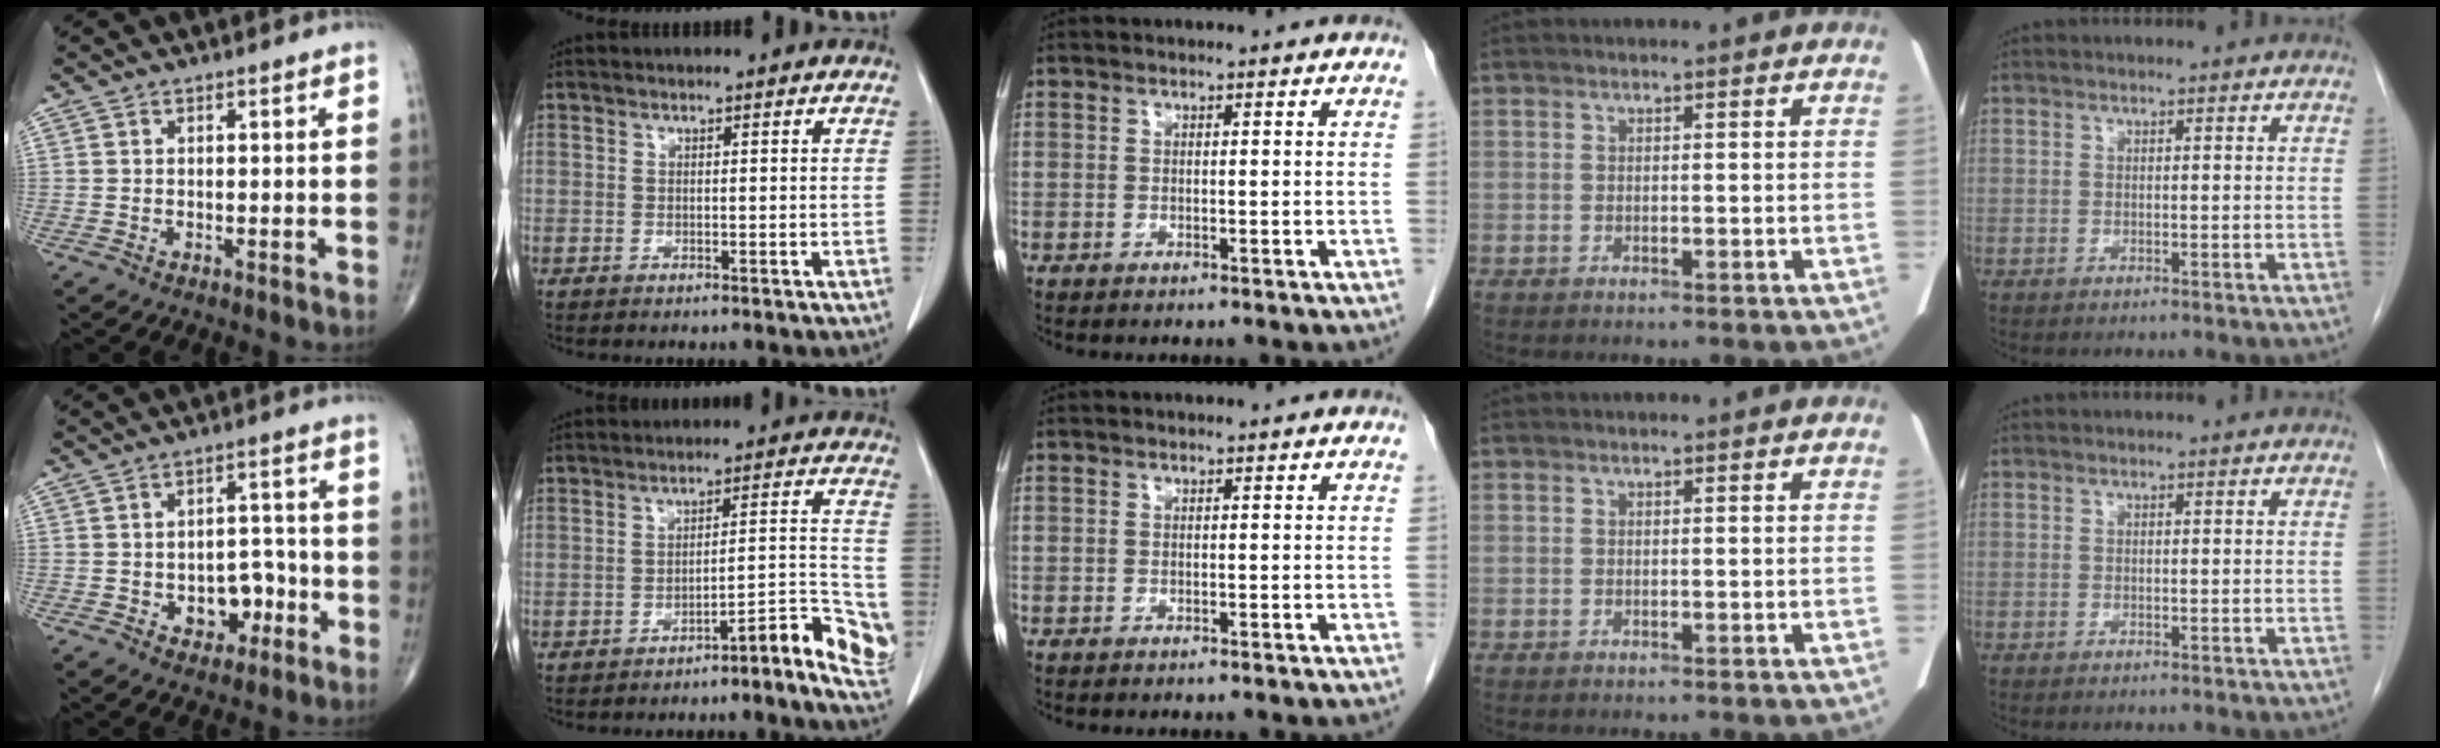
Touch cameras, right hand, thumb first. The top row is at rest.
{"thumb": {"total": 7.0, "force": [-2.3, 4.9, 4.4], "torque": [-0.027, 0.028, -0.028]}, "index": {"total": 7.9, "force": [-4.2, 0.8, 6.7], "torque": [-0.065, 0.016, -0.058]}}